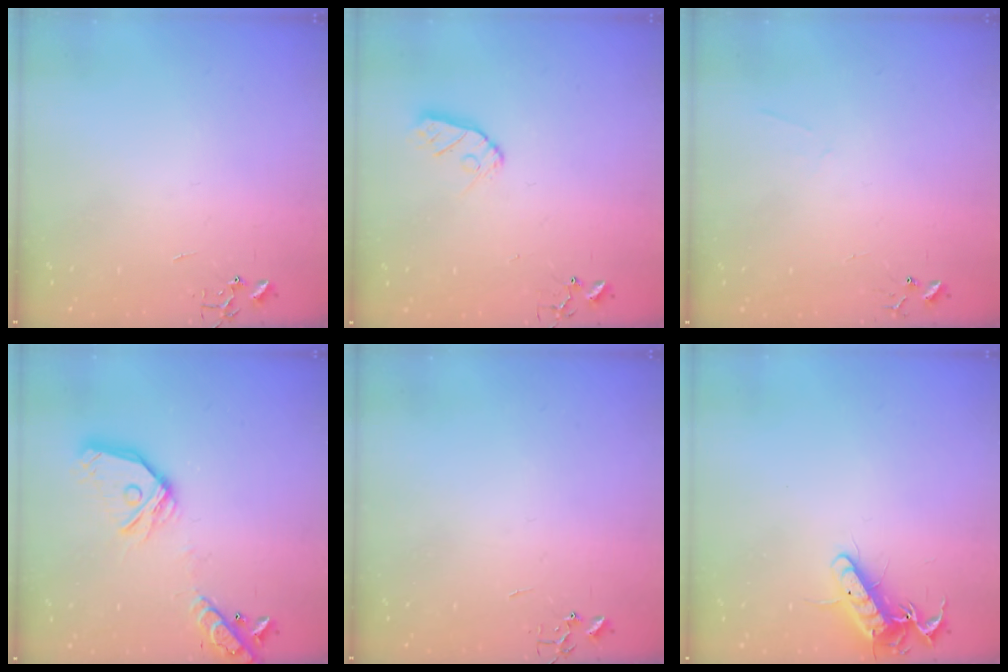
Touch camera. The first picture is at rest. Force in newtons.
{"total": 8.0, "press": 8.0, "slide": 0.5}
{"total": 4.4, "press": 4.4, "slide": 0.4}
{"total": 17.7, "press": 17.5, "slide": 2.5}
{"total": 0.0}
{"total": 13.7, "press": 13.6, "slide": 1.5}